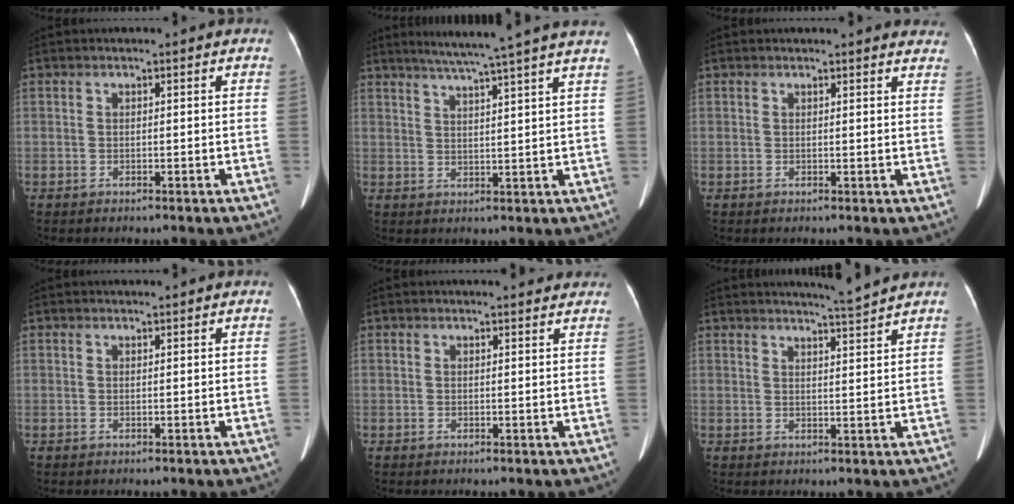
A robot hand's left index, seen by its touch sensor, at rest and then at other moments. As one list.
[{"total": 12.2, "force": [10.1, -1.7, 6.6], "torque": [-0.104, 0.004, 0.125]}, {"total": 8.9, "force": [8.5, 1.7, 2.0], "torque": [0.000, -0.010, 0.066]}, {"total": 0.7, "force": [0.7, -0.1, 0.1], "torque": [-0.005, 0.005, 0.013]}, {"total": 3.1, "force": [3.0, 0.7, 0.5], "torque": [-0.009, 0.006, 0.024]}, {"total": 3.8, "force": [3.5, -1.5, 0.4], "torque": [-0.015, -0.017, 0.054]}]